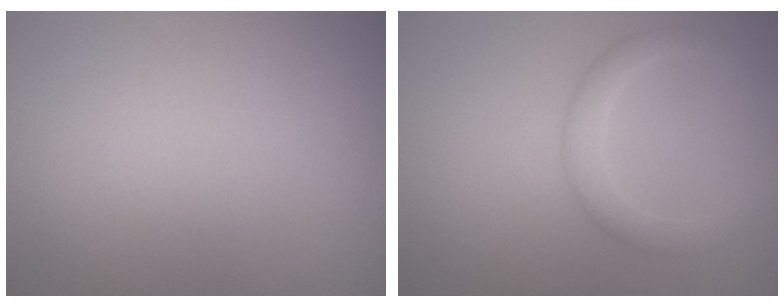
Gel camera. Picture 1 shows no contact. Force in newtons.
{"total": 2.4, "press": 2.4, "slide": 0.1}